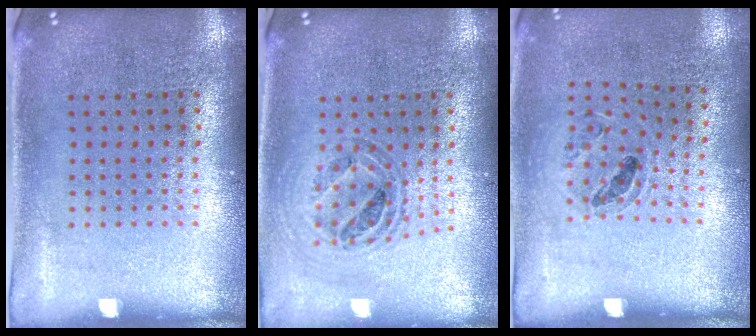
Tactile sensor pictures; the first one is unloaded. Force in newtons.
{"total": 0.9, "press": 0.9, "slide": 0.1}
{"total": 0.9, "press": 0.9, "slide": 0.3}